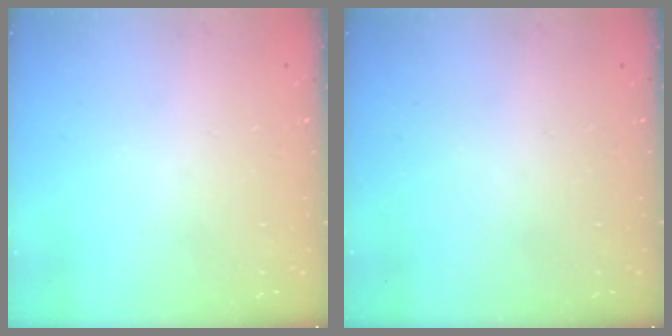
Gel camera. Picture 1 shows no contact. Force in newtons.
{"total": 0.0}